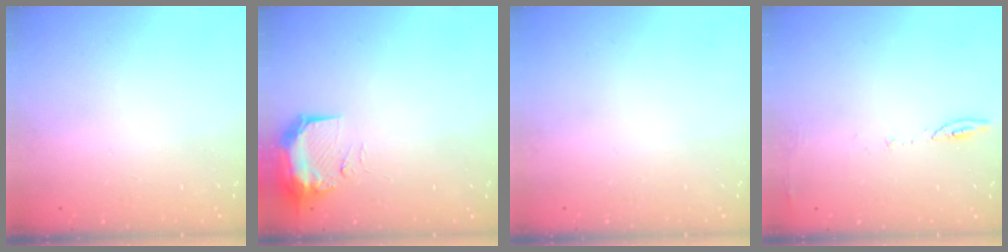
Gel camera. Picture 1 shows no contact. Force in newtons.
{"total": 9.3, "press": 9.1, "slide": 1.7}
{"total": 0.0}
{"total": 5.8, "press": 5.7, "slide": 0.9}